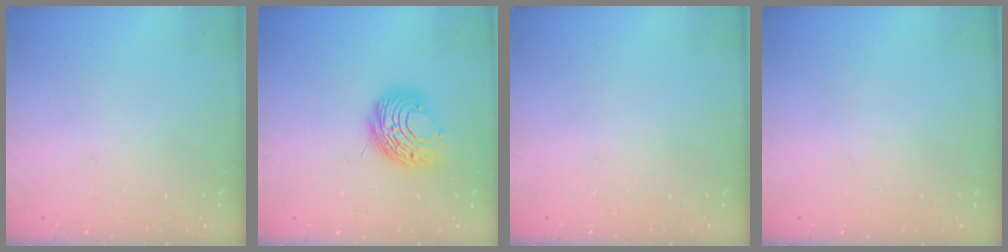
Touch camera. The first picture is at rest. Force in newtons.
{"total": 10.1, "press": 10.1, "slide": 0.8}
{"total": 0.0}
{"total": 0.0}